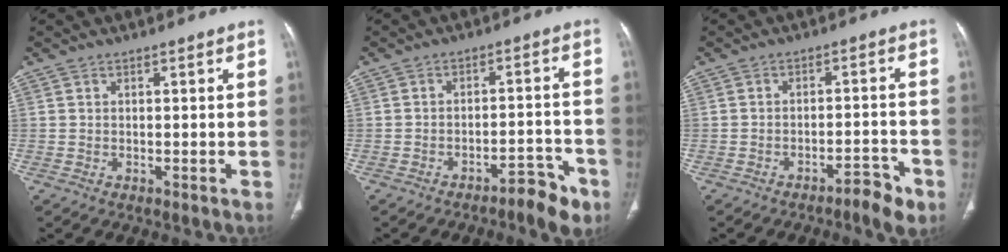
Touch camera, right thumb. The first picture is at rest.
{"total": 6.6, "force": [-4.6, 2.0, 4.2], "torque": [-0.048, 0.042, -0.060]}
{"total": 5.2, "force": [-3.5, 1.2, 3.6], "torque": [-0.048, 0.027, -0.048]}